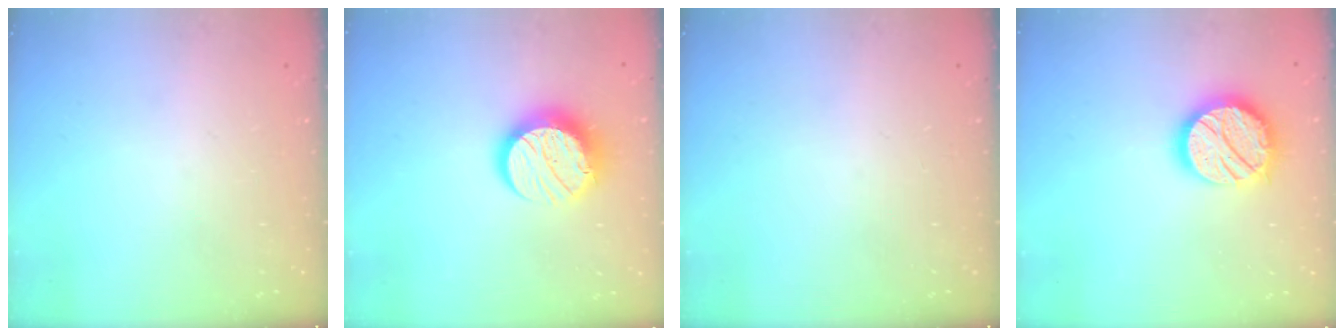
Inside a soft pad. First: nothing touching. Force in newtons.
{"total": 13.7, "press": 13.6, "slide": 1.0}
{"total": 0.0}
{"total": 17.3, "press": 17.3, "slide": 1.1}